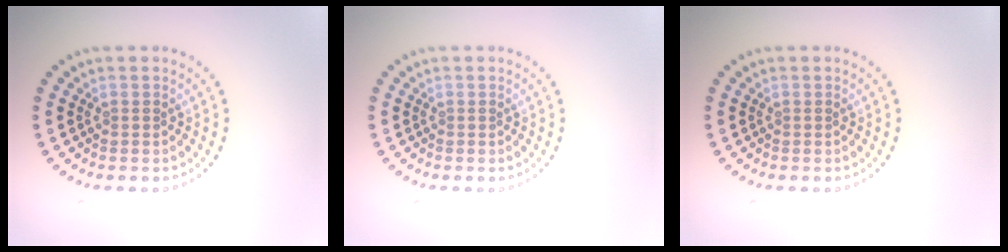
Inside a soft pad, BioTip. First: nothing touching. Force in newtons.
{"total": 0.0}
{"total": 0.0}